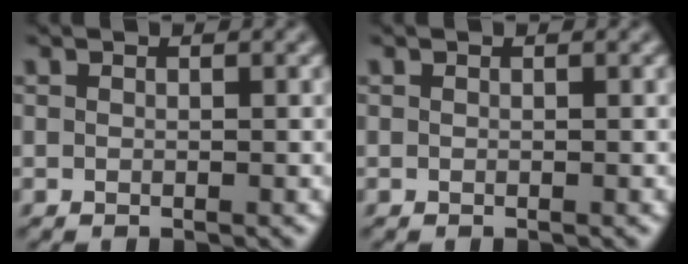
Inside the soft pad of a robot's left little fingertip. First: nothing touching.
{"total": 0.0}